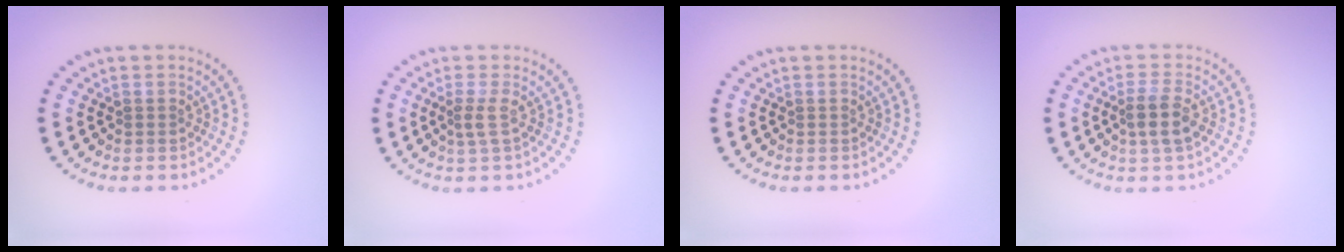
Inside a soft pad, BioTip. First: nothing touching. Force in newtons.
{"total": 1.5, "press": 1.1, "slide": 1.0}
{"total": 0.0}
{"total": 2.7, "press": 2.5, "slide": 1.1}